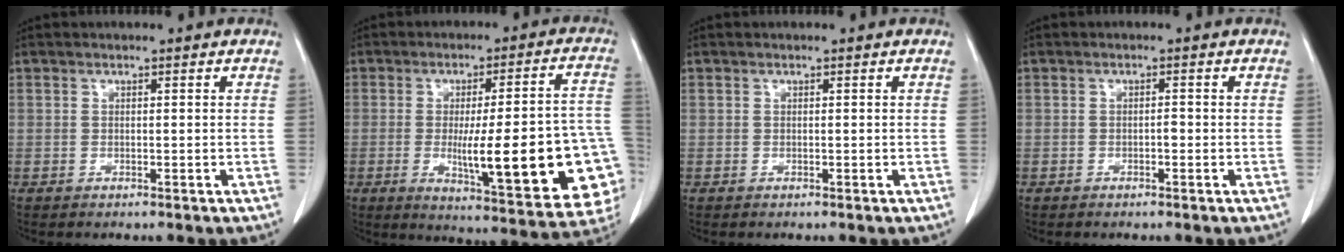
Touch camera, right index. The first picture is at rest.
{"total": 22.6, "force": [-4.6, 3.6, 21.9], "torque": [-0.212, 0.008, -0.041]}
{"total": 0.0}
{"total": 0.7, "force": [-0.2, 0.3, 0.6], "torque": [-0.008, 0.003, -0.002]}